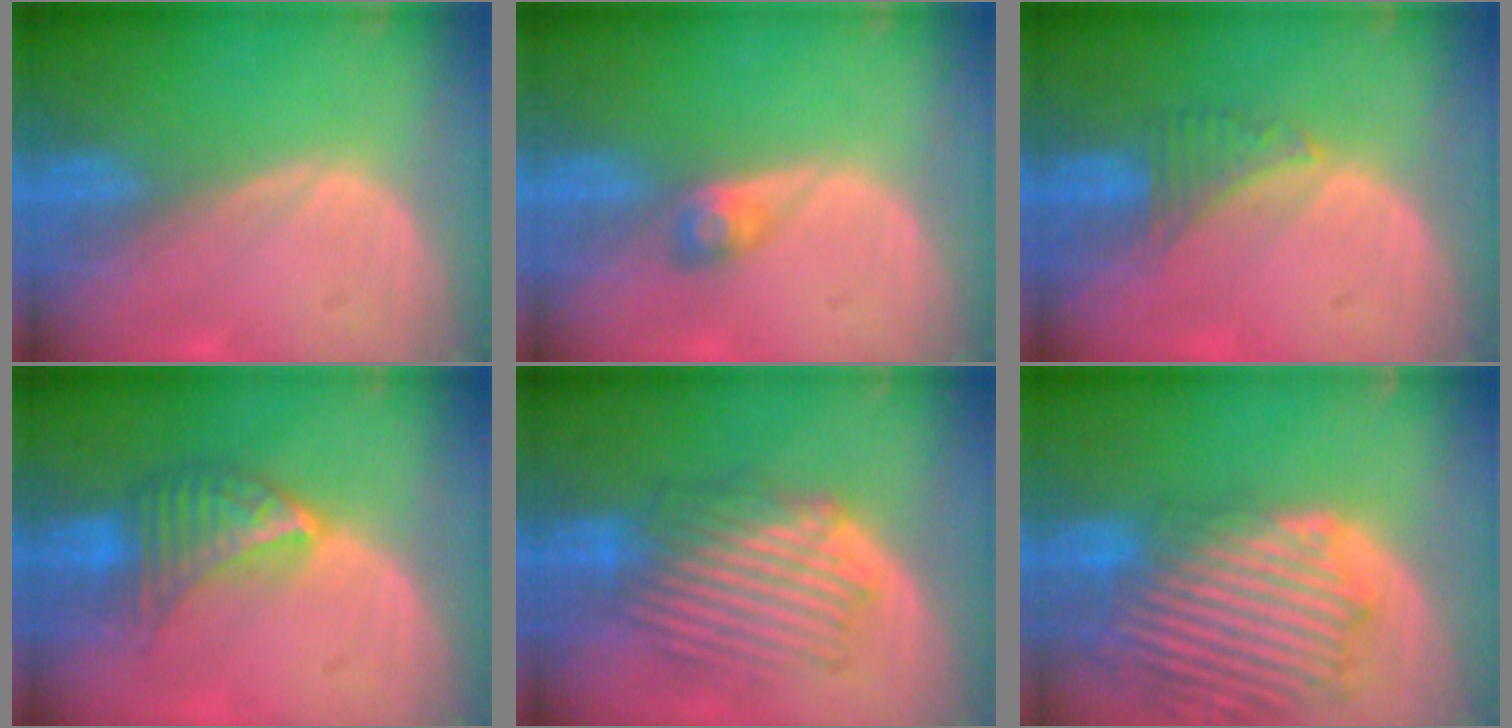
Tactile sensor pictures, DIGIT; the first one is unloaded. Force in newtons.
{"total": 2.5, "press": 2.3, "slide": 1.0}
{"total": 2.9, "press": 2.9, "slide": 0.6}
{"total": 7.1, "press": 6.5, "slide": 3.0}
{"total": 8.8, "press": 8.3, "slide": 2.9}
{"total": 14.1, "press": 12.0, "slide": 7.4}